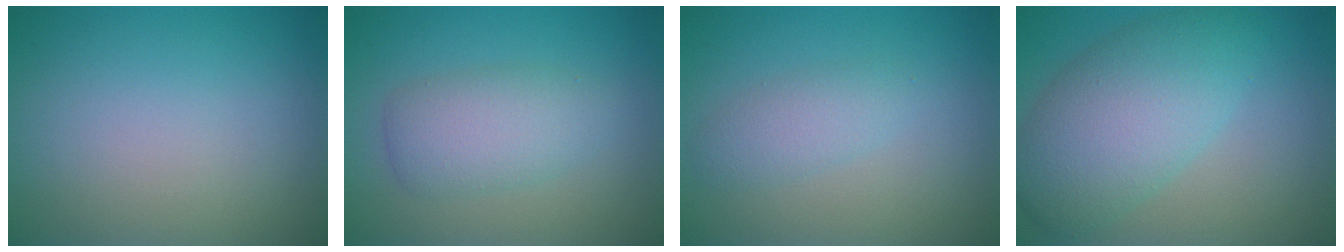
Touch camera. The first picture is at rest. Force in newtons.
{"total": 3.8, "press": 3.8, "slide": 0.1}
{"total": 2.0, "press": 2.0, "slide": 0.1}
{"total": 7.2, "press": 7.2, "slide": 0.2}